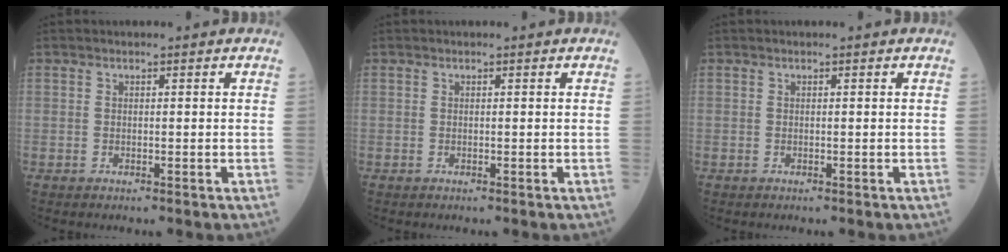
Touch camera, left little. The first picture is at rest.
{"total": 0.0}
{"total": 0.0}